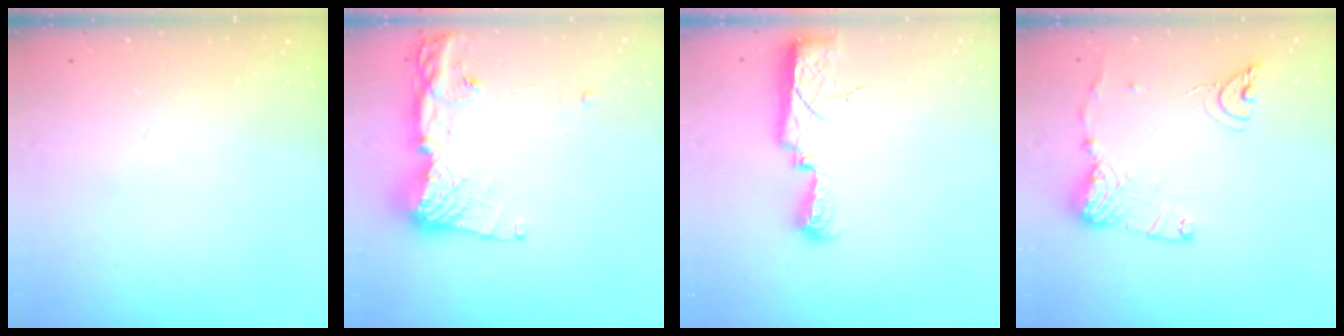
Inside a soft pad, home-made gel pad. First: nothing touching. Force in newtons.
{"total": 14.5, "press": 14.4, "slide": 1.7}
{"total": 7.8, "press": 7.7, "slide": 1.2}
{"total": 12.7, "press": 12.6, "slide": 1.4}